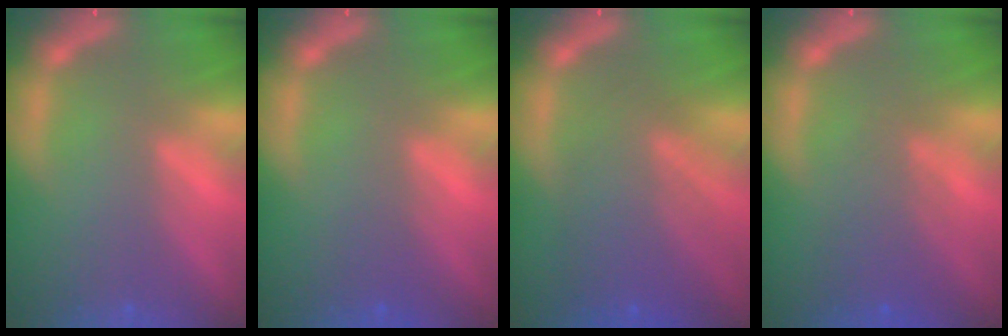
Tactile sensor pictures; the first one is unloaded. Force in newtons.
{"total": 1.5}
{"total": 7.1}
{"total": 3.6}